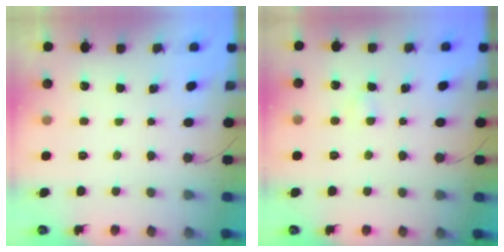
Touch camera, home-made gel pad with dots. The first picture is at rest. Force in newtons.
{"total": 2.6, "press": 2.4, "slide": 0.9}